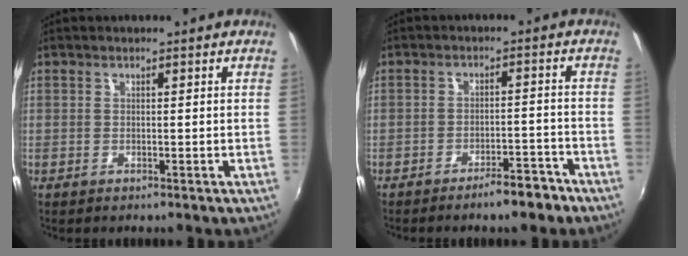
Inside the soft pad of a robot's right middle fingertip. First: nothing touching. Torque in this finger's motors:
{"motor_torque": [0.68, -1.46, 0.19, 0.04]}